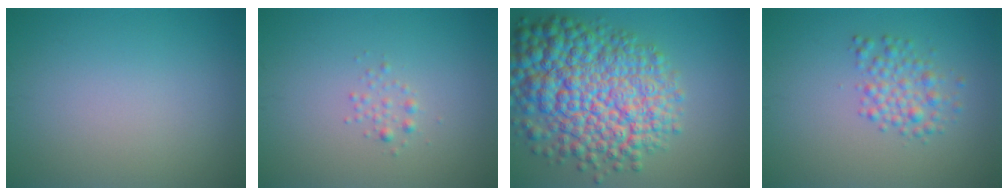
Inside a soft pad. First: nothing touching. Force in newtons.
{"total": 0.9, "press": 0.9, "slide": 0.0}
{"total": 12.5, "press": 12.5, "slide": 0.3}
{"total": 2.7, "press": 2.7, "slide": 0.1}